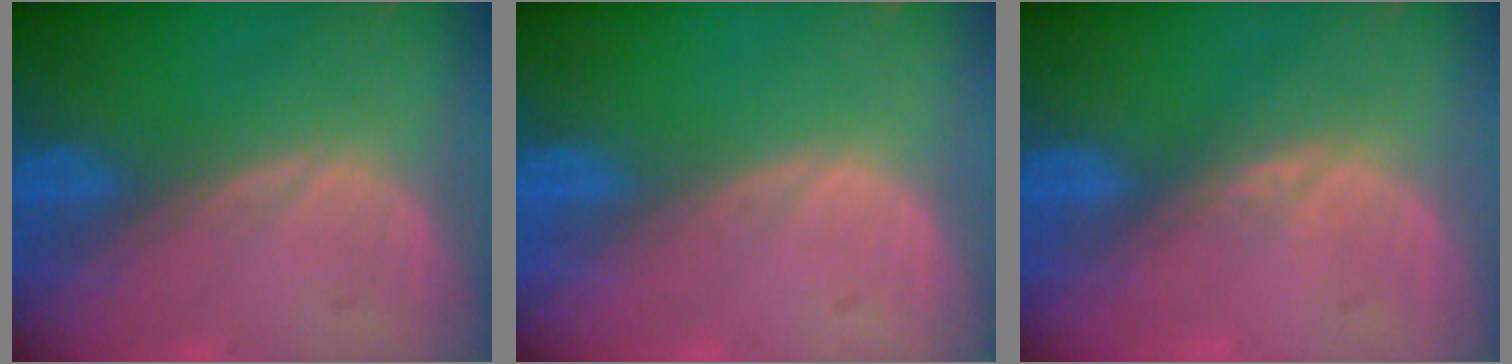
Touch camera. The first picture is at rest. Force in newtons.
{"total": 0.0}
{"total": 1.5, "press": 1.3, "slide": 0.8}